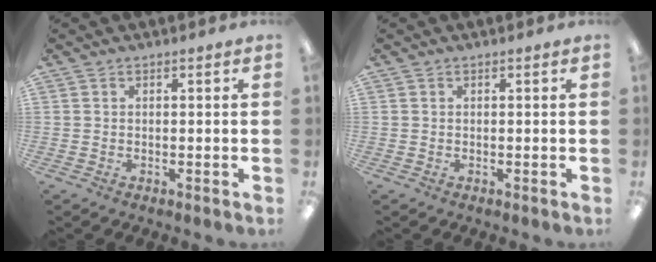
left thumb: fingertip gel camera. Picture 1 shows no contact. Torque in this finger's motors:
{"motor_torque": [0.00, 0.01, 0.02, -0.02, 0.00]}